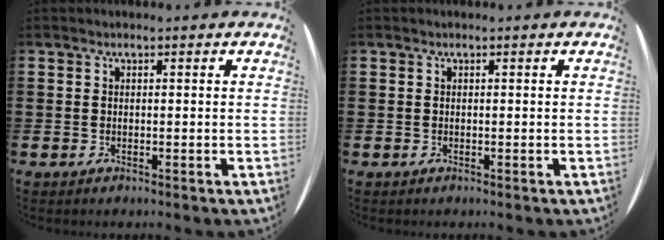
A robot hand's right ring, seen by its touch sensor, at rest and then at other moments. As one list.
[{"total": 0.0}]